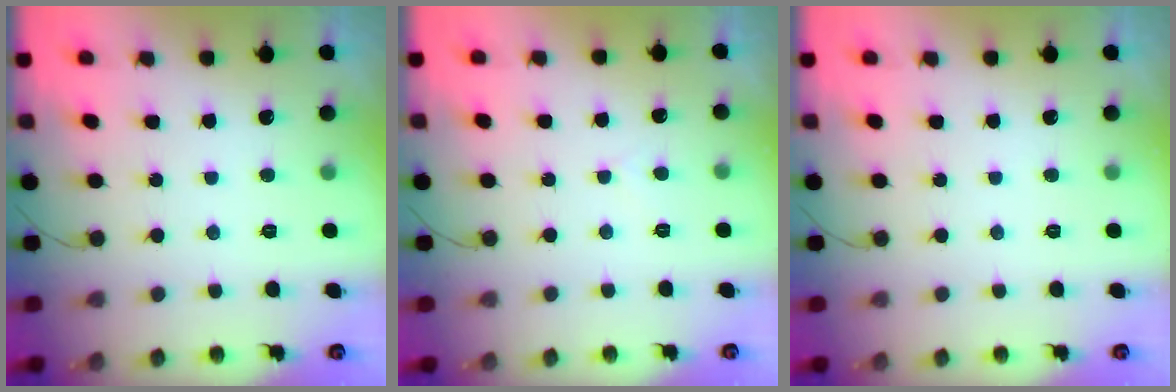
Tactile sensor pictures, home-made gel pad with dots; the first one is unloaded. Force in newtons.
{"total": 2.2, "press": 2.2, "slide": 0.3}
{"total": 0.0}